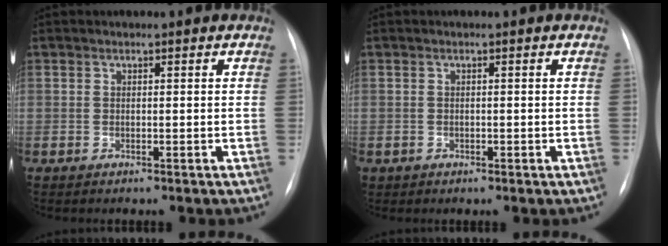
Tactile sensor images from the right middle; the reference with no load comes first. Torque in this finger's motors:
{"motor_torque": [0.42, -0.29, 1.05, 0.17]}